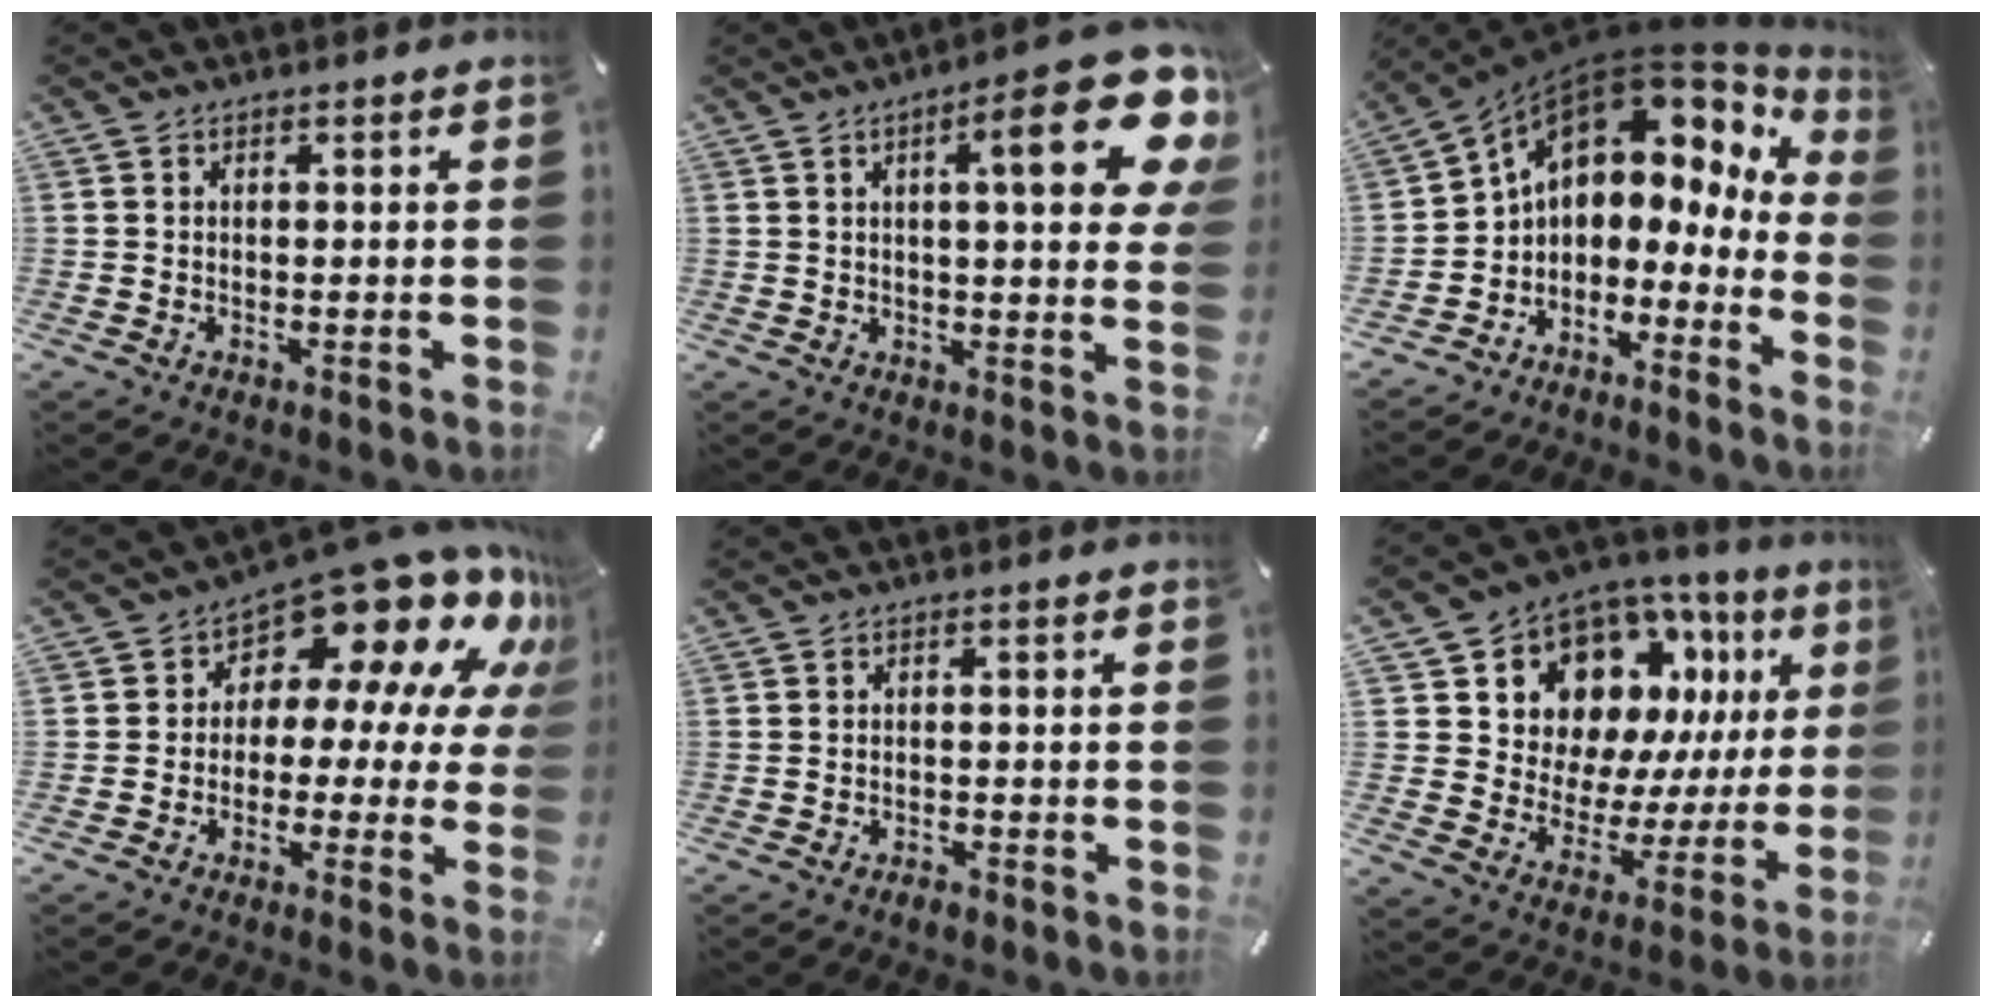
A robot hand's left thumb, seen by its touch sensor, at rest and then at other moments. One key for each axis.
{"total": 19.6, "fx": 7.5, "fy": 5.4, "fz": 17.3, "tx": -0.236, "ty": -0.039, "tz": 0.104}
{"total": 8.0, "fx": 4.0, "fy": 5.8, "fz": 3.9, "tx": -0.076, "ty": -0.042, "tz": 0.066}
{"total": 14.9, "fx": 10.1, "fy": 7.2, "fz": 8.2, "tx": -0.122, "ty": -0.093, "tz": 0.169}
{"total": 1.8, "fx": -1.4, "fy": 0.8, "fz": 0.6, "tx": -0.015, "ty": 0.006, "tz": -0.029}
{"total": 13.3, "fx": 8.2, "fy": 9.5, "fz": 4.6, "tx": -0.072, "ty": -0.084, "tz": 0.151}